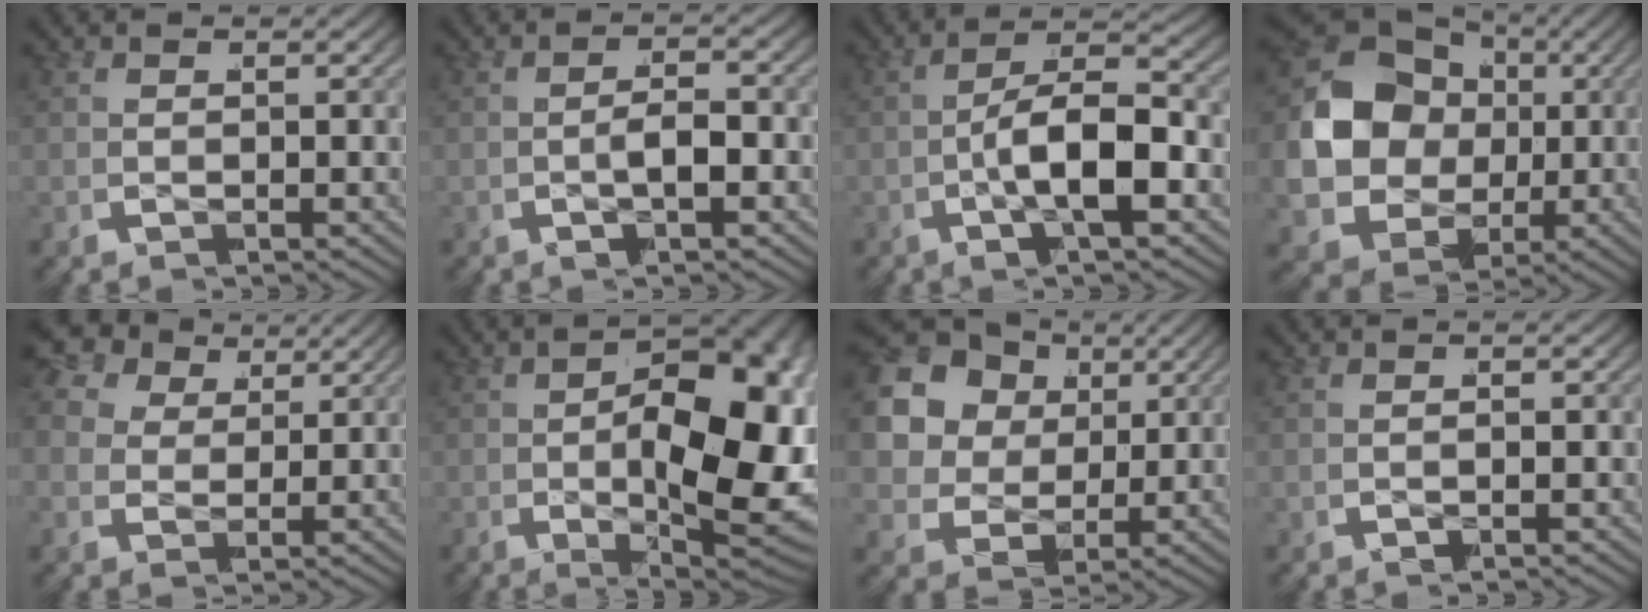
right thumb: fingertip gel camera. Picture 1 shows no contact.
{"total": 2.9, "force": [-1.1, 0.9, 2.5], "torque": [-0.045, 0.005, -0.023]}
{"total": 8.3, "force": [-1.6, 3.7, 7.3], "torque": [-0.135, -0.007, -0.027]}
{"total": 15.0, "force": [0.0, 12.0, 8.9], "torque": [-0.237, -0.039, 0.011]}
{"total": 8.7, "force": [3.3, 6.8, 4.3], "torque": [-0.080, 0.012, 0.042]}
{"total": 18.0, "force": [-2.7, 9.0, 15.3], "torque": [-0.234, -0.046, -0.020]}
{"total": 13.0, "force": [2.8, 10.4, 7.2], "torque": [-0.180, -0.007, 0.036]}
{"total": 0.7, "force": [-0.5, 0.1, 0.4], "torque": [-0.007, 0.000, -0.010]}